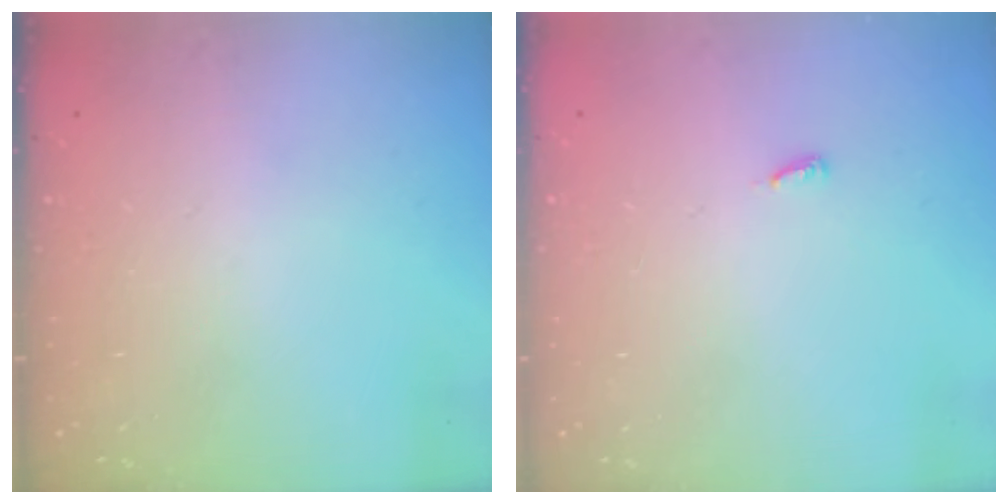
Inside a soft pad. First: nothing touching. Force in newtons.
{"total": 3.9, "press": 3.9, "slide": 0.3}